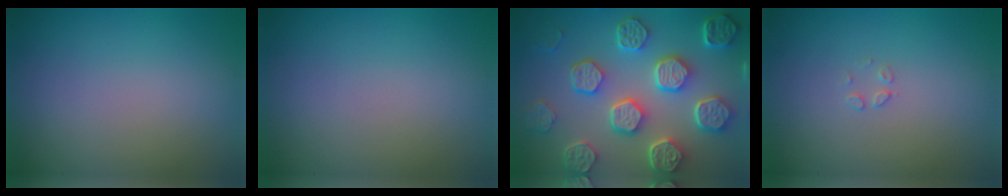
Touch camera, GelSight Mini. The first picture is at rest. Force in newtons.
{"total": 0.0}
{"total": 8.5, "press": 6.4, "slide": 5.6}
{"total": 0.8, "press": 0.8, "slide": 0.0}